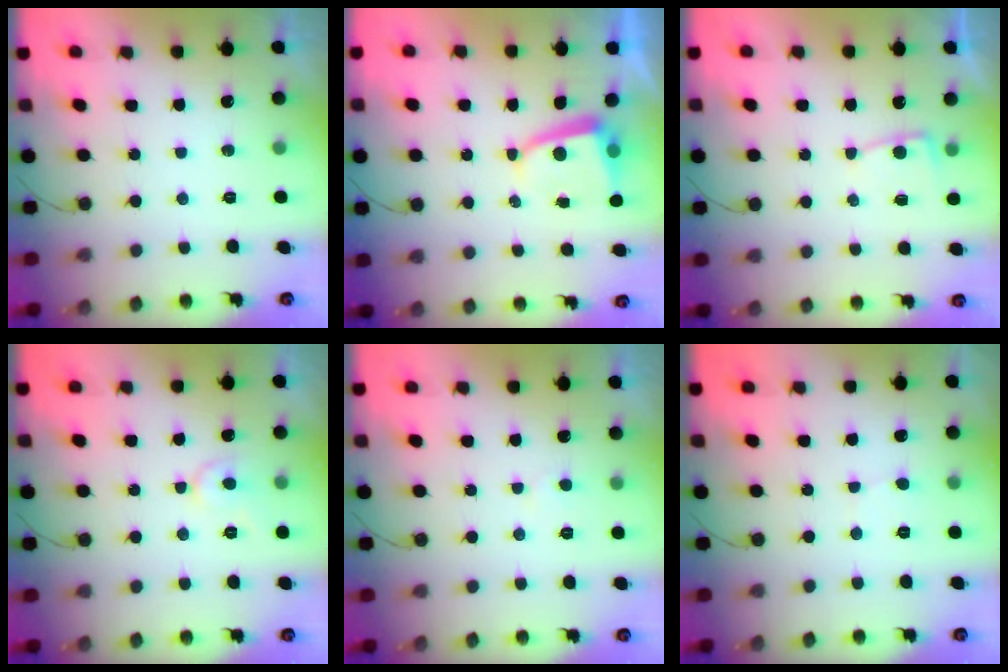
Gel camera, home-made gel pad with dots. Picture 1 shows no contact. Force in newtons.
{"total": 4.2, "press": 4.2, "slide": 0.6}
{"total": 4.4, "press": 4.4, "slide": 0.5}
{"total": 5.0, "press": 5.0, "slide": 0.7}
{"total": 2.0, "press": 2.0, "slide": 0.2}
{"total": 1.6, "press": 1.6, "slide": 0.1}